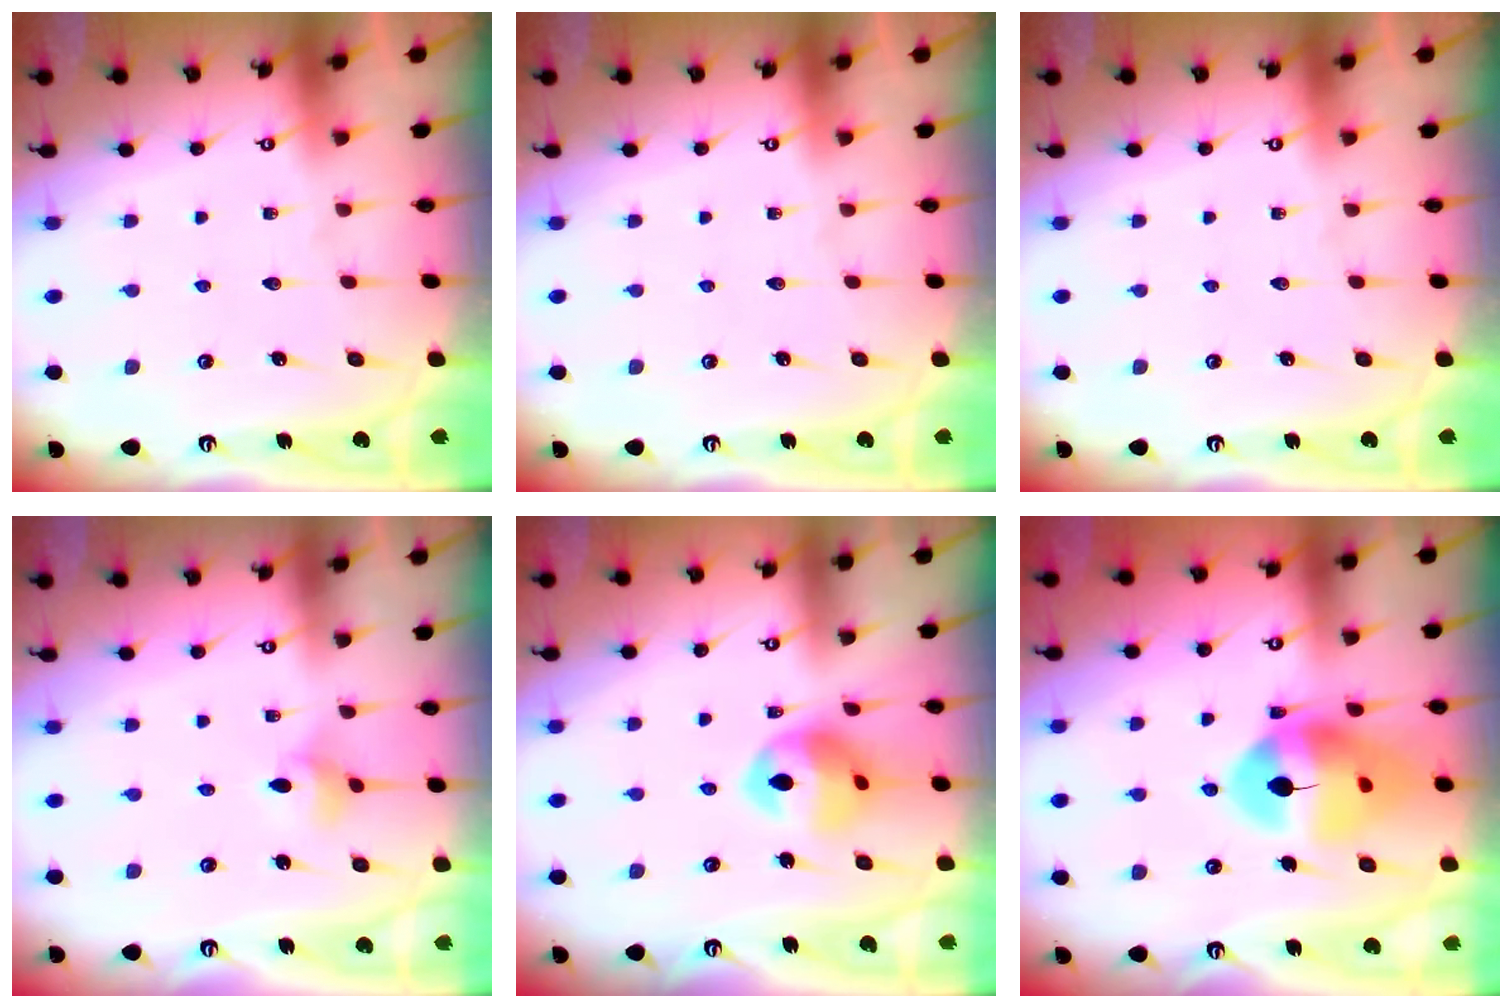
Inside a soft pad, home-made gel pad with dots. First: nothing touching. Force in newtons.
{"total": 0.0}
{"total": 0.0}
{"total": 3.8, "press": 3.7, "slide": 0.7}
{"total": 12.8, "press": 12.7, "slide": 1.7}
{"total": 15.0, "press": 14.9, "slide": 1.9}